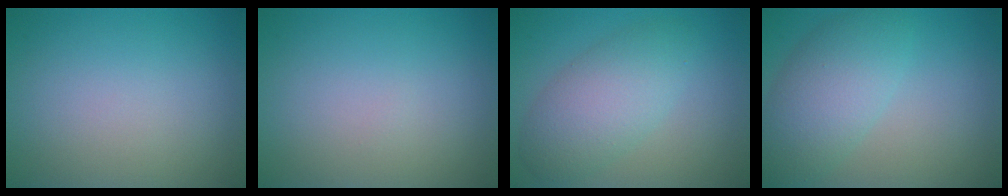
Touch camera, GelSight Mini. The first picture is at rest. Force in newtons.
{"total": 0.0}
{"total": 5.1, "press": 5.1, "slide": 0.3}
{"total": 5.5, "press": 5.5, "slide": 0.1}